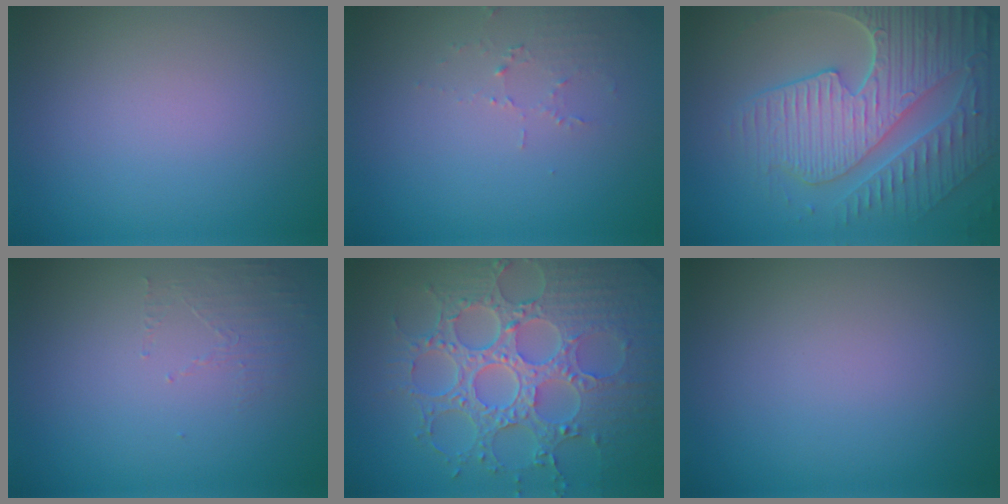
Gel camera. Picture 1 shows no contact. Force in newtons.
{"total": 1.5, "press": 1.5, "slide": 0.2}
{"total": 8.8, "press": 6.4, "slide": 6.0}
{"total": 1.4, "press": 0.4, "slide": 1.4}
{"total": 8.7, "press": 6.6, "slide": 5.8}
{"total": 0.0}